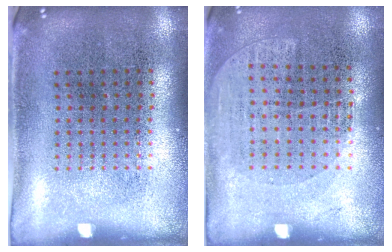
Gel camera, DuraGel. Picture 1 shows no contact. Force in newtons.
{"total": 1.2, "press": 1.0, "slide": 0.7}